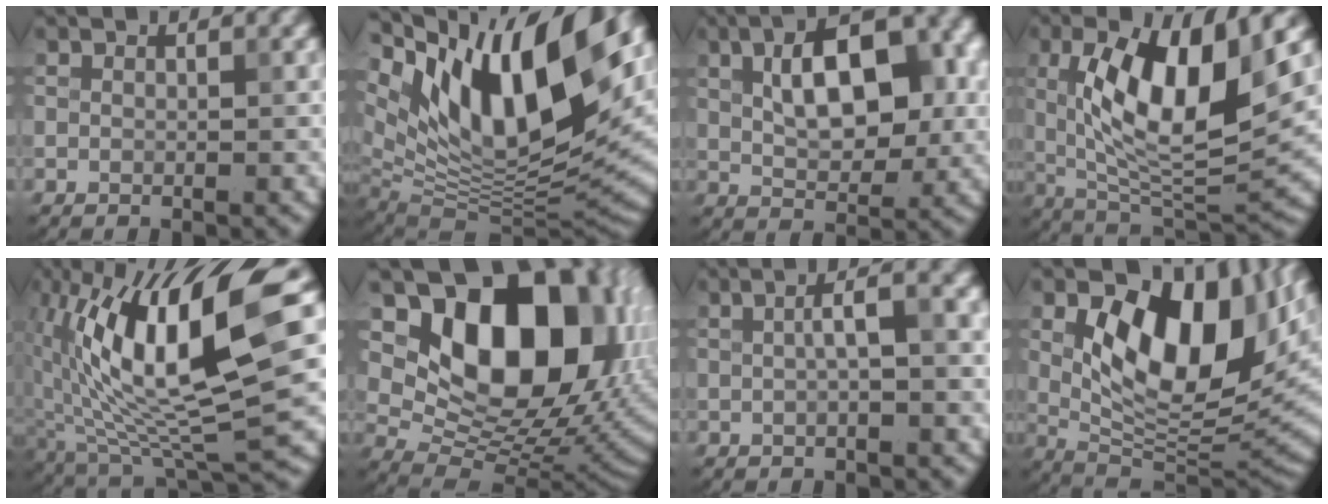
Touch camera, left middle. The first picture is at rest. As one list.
[{"total": 16.5, "force": [7.3, 7.5, 12.8], "torque": [-0.217, 0.024, 0.130]}, {"total": 8.6, "force": [1.2, 4.5, 7.2], "torque": [-0.103, 0.019, 0.021]}, {"total": 10.5, "force": [2.0, 3.7, 9.6], "torque": [-0.160, -0.008, 0.039]}, {"total": 13.2, "force": [2.0, 4.0, 12.4], "torque": [-0.221, 0.010, 0.040]}, {"total": 17.0, "force": [5.0, 10.9, 12.1], "torque": [-0.162, 0.006, 0.097]}, {"total": 3.3, "force": [0.0, 0.9, 3.2], "torque": [-0.057, 0.016, 0.003]}, {"total": 12.7, "force": [3.2, 6.6, 10.4], "torque": [-0.152, -0.010, 0.065]}]